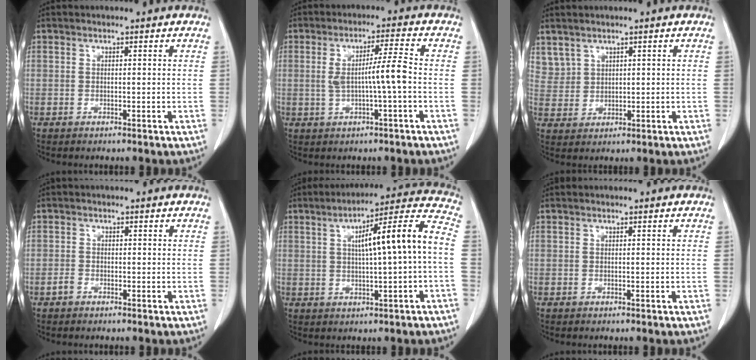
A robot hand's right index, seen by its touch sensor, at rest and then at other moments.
{"total": 5.9, "force": [-0.5, -0.4, 5.9], "torque": [-0.107, 0.007, -0.007]}
{"total": 4.2, "force": [3.1, 2.8, 0.5], "torque": [-0.014, 0.005, 0.073]}
{"total": 1.1, "force": [-0.7, 0.9, 0.2], "torque": [-0.006, 0.003, -0.015]}
{"total": 12.7, "force": [0.7, 0.4, 12.7], "torque": [-0.186, 0.029, 0.010]}
{"total": 0.0}